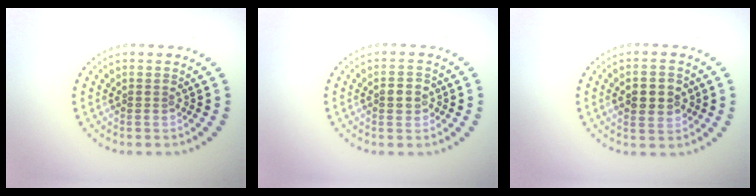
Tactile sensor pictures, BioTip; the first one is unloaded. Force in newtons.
{"total": 1.9, "press": 1.9, "slide": 0.4}
{"total": 4.1, "press": 4.1, "slide": 0.2}